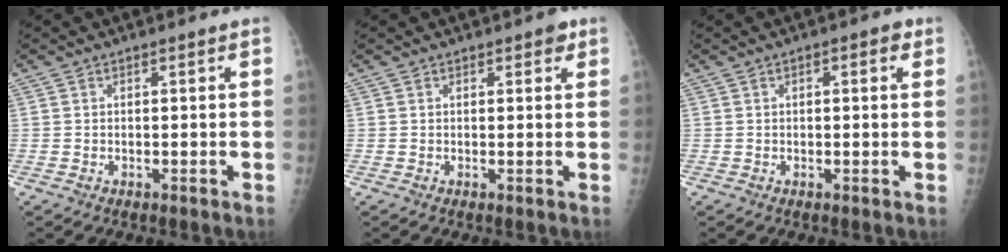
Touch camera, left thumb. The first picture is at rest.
{"total": 1.9, "force": [1.1, 1.0, 1.2], "torque": [-0.003, -0.002, 0.011]}
{"total": 2.7, "force": [0.9, 1.1, 2.3], "torque": [-0.026, 0.004, 0.006]}